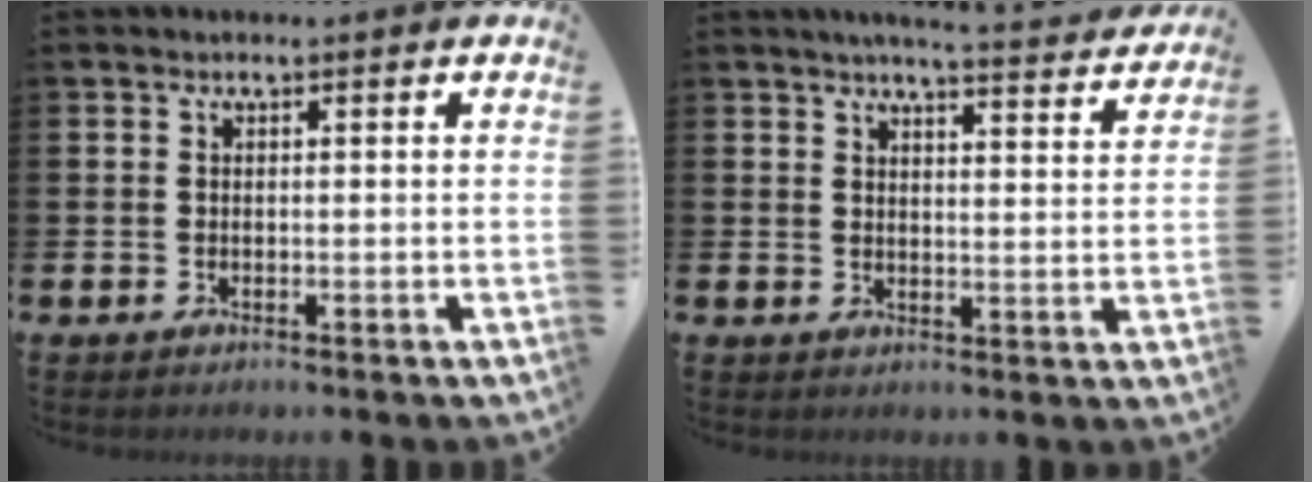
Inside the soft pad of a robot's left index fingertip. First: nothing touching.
{"total": 5.1, "force": [4.9, -0.2, 1.5], "torque": [-0.032, -0.030, 0.083]}